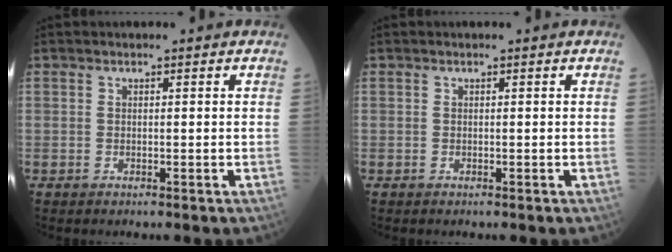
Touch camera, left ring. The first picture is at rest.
{"total": 0.0}